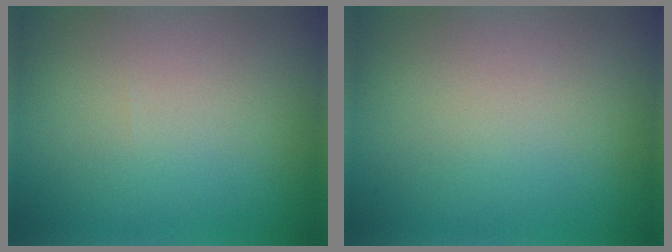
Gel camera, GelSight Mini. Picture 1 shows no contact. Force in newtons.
{"total": 0.0}